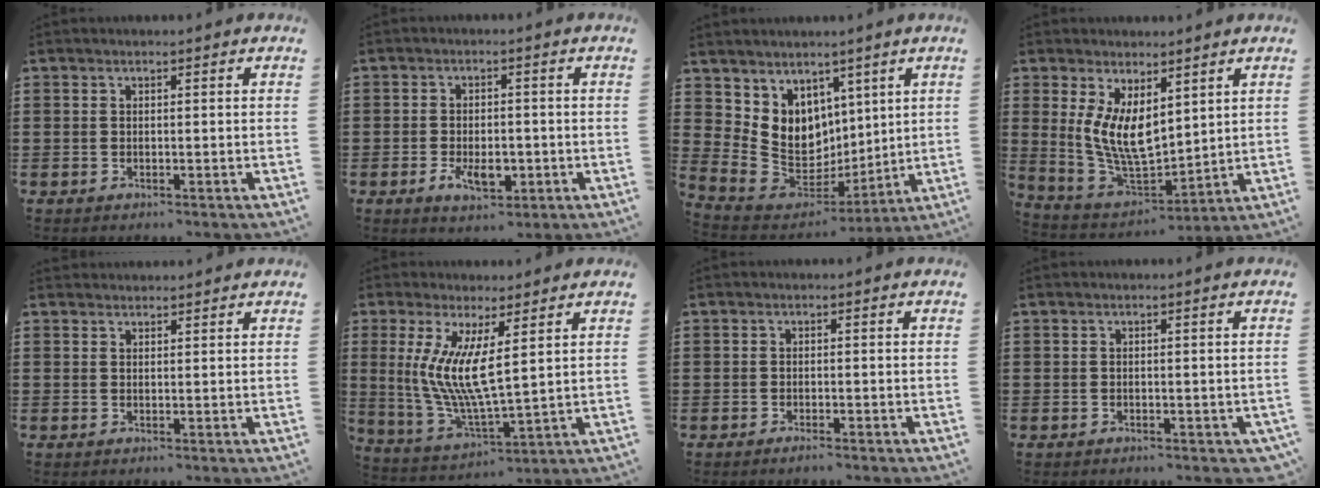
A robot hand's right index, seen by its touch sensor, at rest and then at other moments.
{"total": 4.8, "force": [-1.5, 2.4, 3.8], "torque": [-0.068, -0.003, -0.028]}
{"total": 7.9, "force": [3.5, 7.0, 0.9], "torque": [-0.078, -0.046, 0.077]}
{"total": 7.6, "force": [2.9, 3.6, 6.0], "torque": [-0.144, -0.021, 0.054]}
{"total": 1.2, "force": [1.1, -0.1, -0.3], "torque": [0.005, 0.001, 0.023]}
{"total": 8.7, "force": [2.9, 1.2, 8.1], "torque": [-0.184, -0.024, 0.050]}
{"total": 0.9, "force": [-0.7, -0.3, 0.3], "torque": [-0.007, -0.006, -0.013]}
{"total": 0.0}